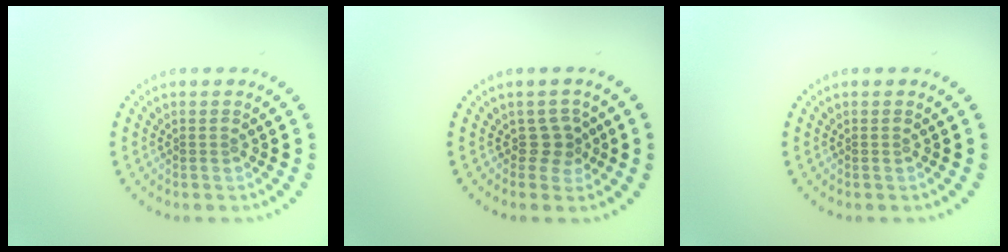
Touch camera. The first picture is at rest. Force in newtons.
{"total": 1.9, "press": 1.2, "slide": 1.4}
{"total": 0.0}